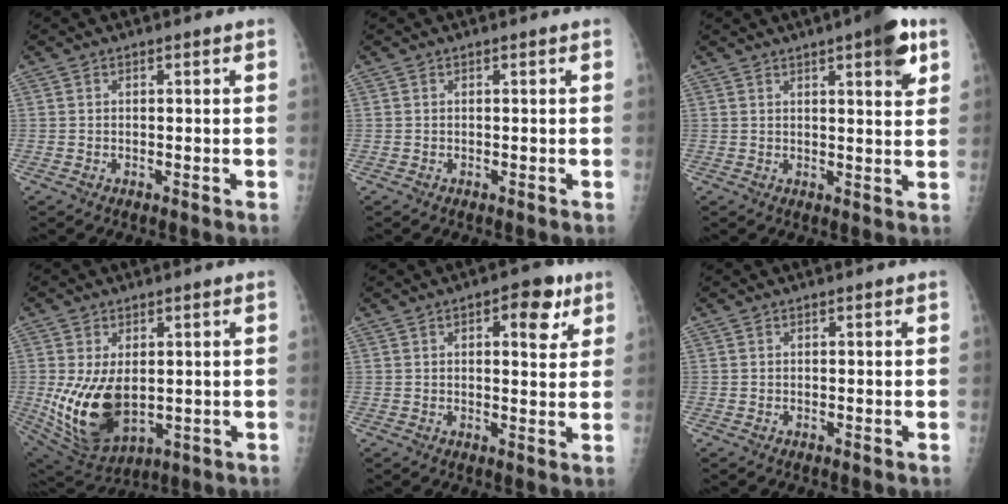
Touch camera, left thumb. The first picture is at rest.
{"total": 0.0}
{"total": 8.3, "force": [4.3, 2.0, 6.8], "torque": [-0.077, -0.014, 0.051]}
{"total": 13.9, "force": [-0.5, 8.3, 11.1], "torque": [-0.199, -0.017, 0.019]}
{"total": 9.4, "force": [4.1, 4.6, 7.1], "torque": [-0.057, -0.008, 0.047]}
{"total": 0.0}